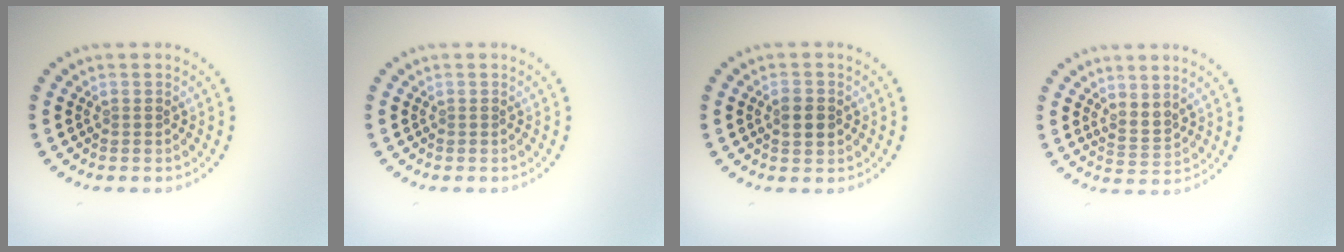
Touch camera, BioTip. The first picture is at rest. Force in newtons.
{"total": 0.0}
{"total": 1.9, "press": 1.9, "slide": 0.1}
{"total": 2.0, "press": 1.4, "slide": 1.3}